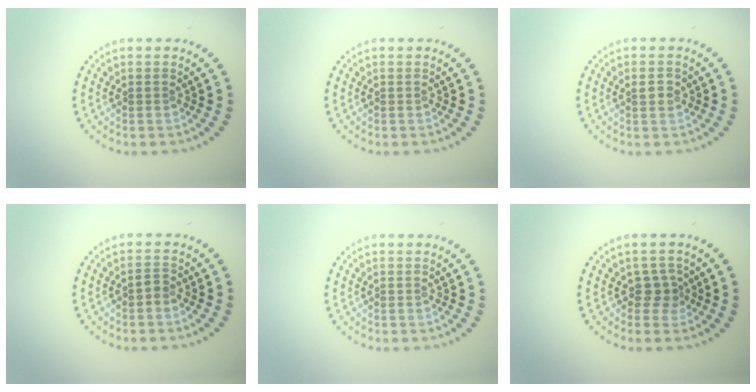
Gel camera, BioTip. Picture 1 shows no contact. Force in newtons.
{"total": 0.0}
{"total": 1.2, "press": 1.2, "slide": 0.4}
{"total": 0.8, "press": 0.7, "slide": 0.4}
{"total": 0.0}
{"total": 1.6, "press": 1.3, "slide": 1.0}